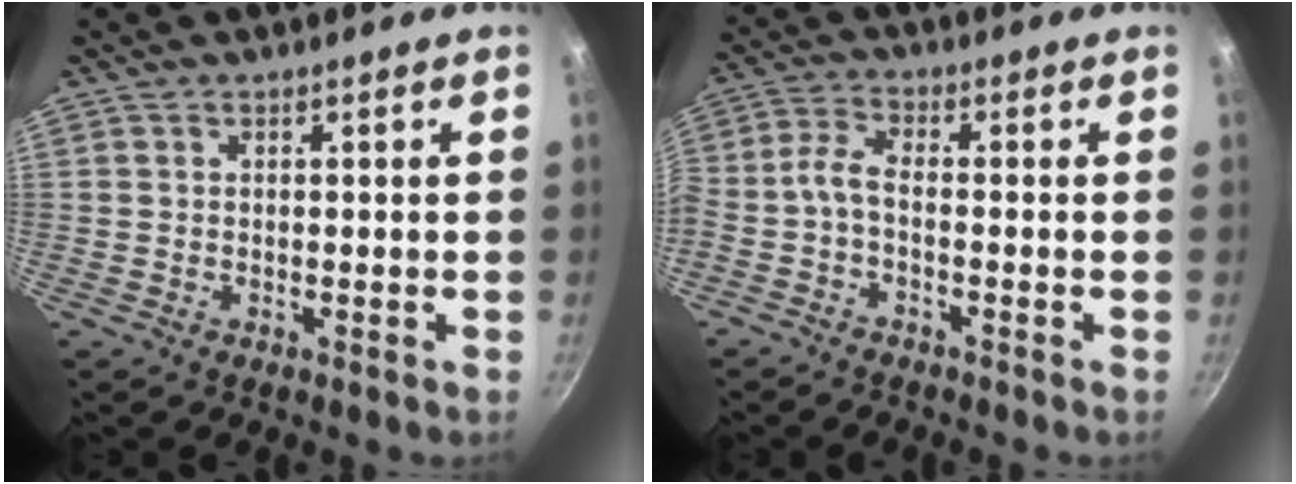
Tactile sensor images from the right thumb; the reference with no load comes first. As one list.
[{"total": 4.4, "force": [-2.0, 1.4, 3.7], "torque": [-0.096, 0.028, -0.052]}]